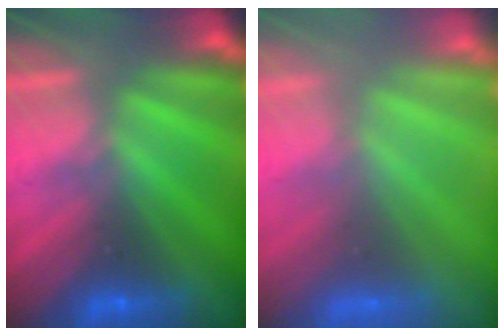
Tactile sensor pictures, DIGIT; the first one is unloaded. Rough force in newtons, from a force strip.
{"total": 7.5}